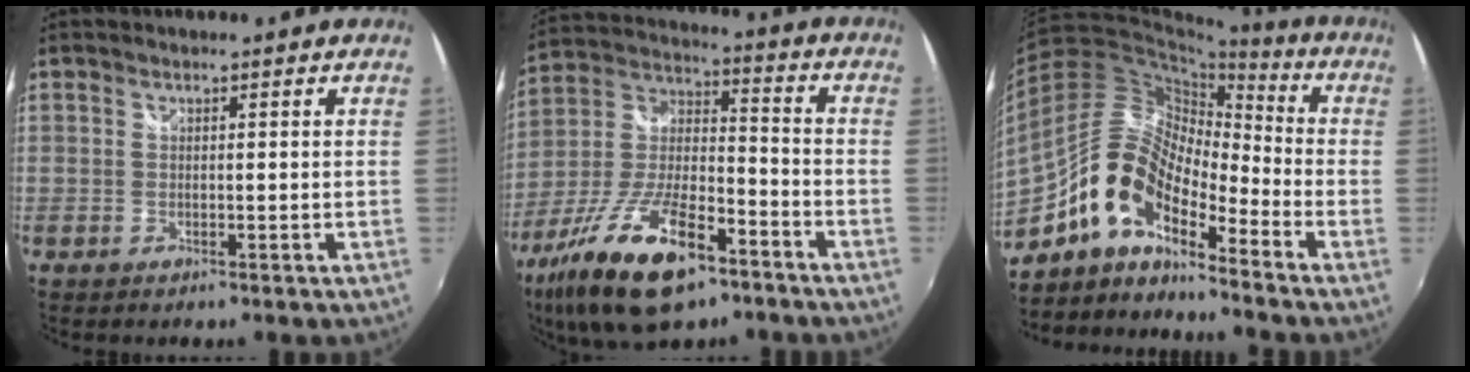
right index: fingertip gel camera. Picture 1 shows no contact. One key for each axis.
{"total": 21.3, "fx": -12.6, "fy": 8.0, "fz": 15.3, "tx": -0.312, "ty": -0.029, "tz": -0.225}
{"total": 13.2, "fx": -8.0, "fy": 5.1, "fz": 9.1, "tx": -0.170, "ty": 0.021, "tz": -0.167}